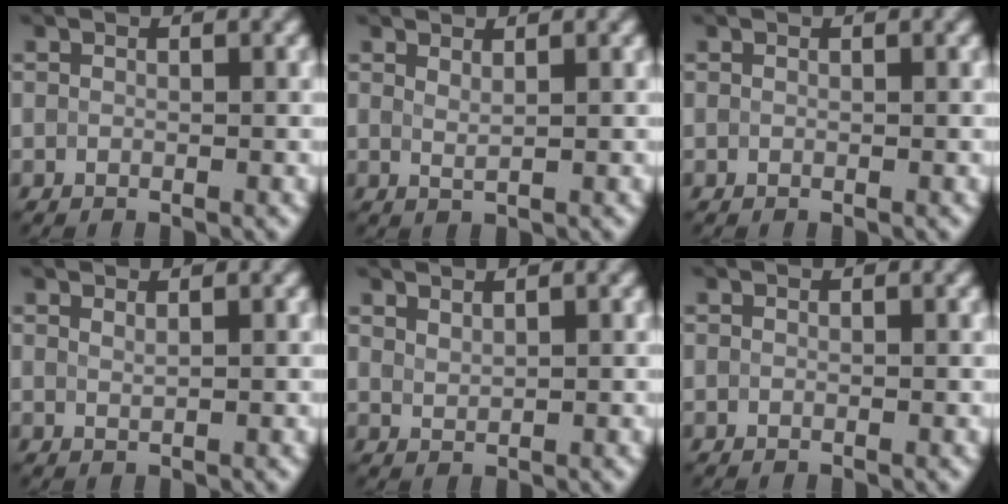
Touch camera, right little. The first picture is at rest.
{"total": 1.1, "force": [0.8, 0.3, 0.7], "torque": [-0.008, -0.002, 0.015]}
{"total": 0.0}
{"total": 0.8, "force": [0.7, 0.3, 0.4], "torque": [-0.002, -0.001, 0.012]}
{"total": 1.2, "force": [1.1, 0.2, 0.3], "torque": [-0.009, -0.001, 0.026]}
{"total": 0.0}